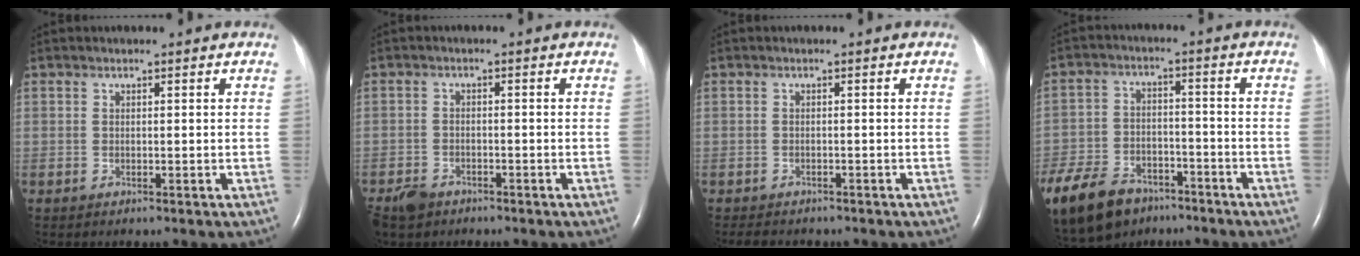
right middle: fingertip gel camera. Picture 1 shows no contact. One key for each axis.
{"total": 3.8, "fx": -2.9, "fy": 2.2, "fz": 1.1, "tx": -0.030, "ty": -0.001, "tz": -0.048}
{"total": 5.0, "fx": -4.2, "fy": 1.8, "fz": 1.9, "tx": -0.031, "ty": -0.007, "tz": -0.053}
{"total": 18.5, "fx": -12.7, "fy": 10.4, "fz": 8.6, "tx": -0.244, "ty": -0.019, "tz": -0.206}